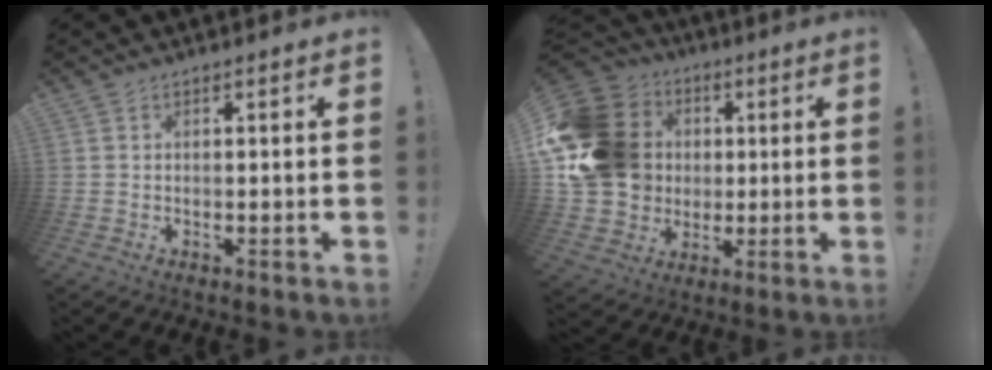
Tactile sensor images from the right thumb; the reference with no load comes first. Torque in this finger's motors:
{"motor_torque": [1.74, 1.75, 0.86, 0.28, 0.52]}